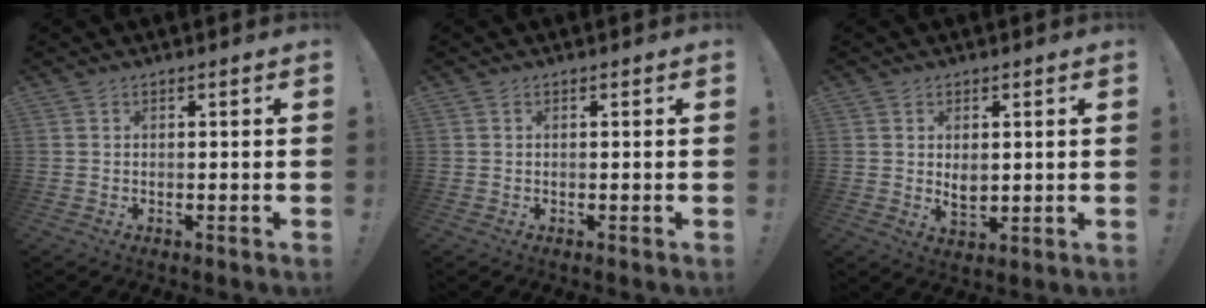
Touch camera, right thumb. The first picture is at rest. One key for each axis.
{"total": 0.0}
{"total": 3.6, "fx": 1.4, "fy": 2.3, "fz": 2.4, "tx": -0.019, "ty": -0.012, "tz": 0.022}